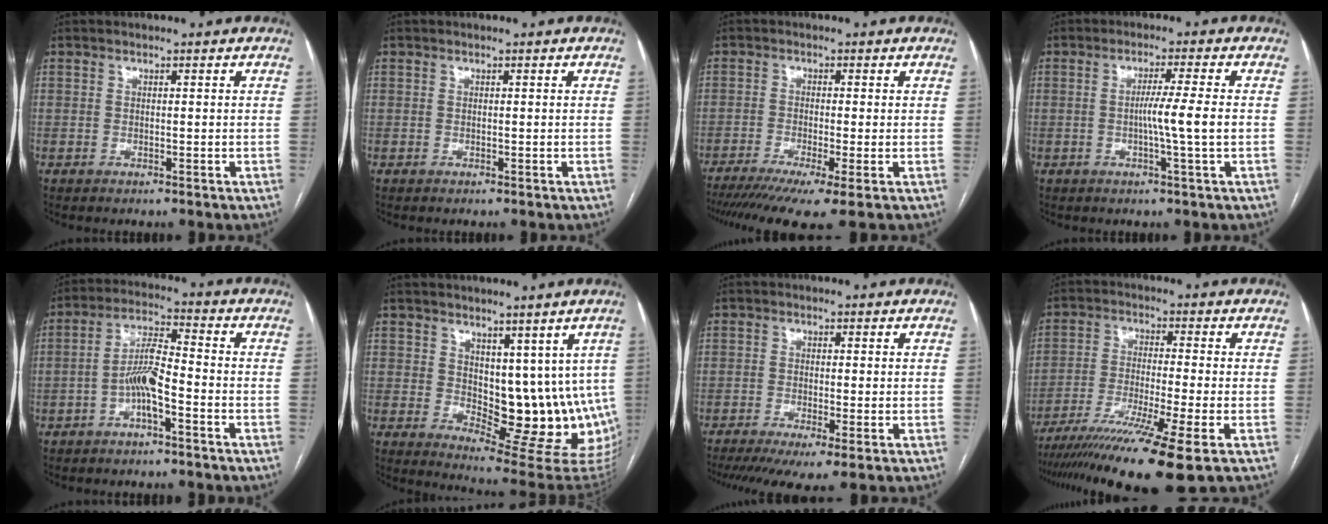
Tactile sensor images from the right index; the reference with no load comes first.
{"total": 0.0}
{"total": 11.0, "force": [-7.7, 0.5, 7.9], "torque": [-0.127, -0.020, -0.123]}
{"total": 5.1, "force": [-0.6, -1.3, 4.9], "torque": [-0.081, -0.004, -0.010]}
{"total": 6.5, "force": [-2.4, 1.1, 5.9], "torque": [-0.122, 0.018, -0.045]}
{"total": 13.7, "force": [2.9, 7.8, 10.9], "torque": [-0.130, -0.012, 0.065]}
{"total": 7.9, "force": [-5.1, 1.0, 5.9], "torque": [-0.094, -0.014, -0.085]}
{"total": 14.9, "force": [-10.1, -1.5, 10.8], "torque": [-0.185, -0.042, -0.166]}